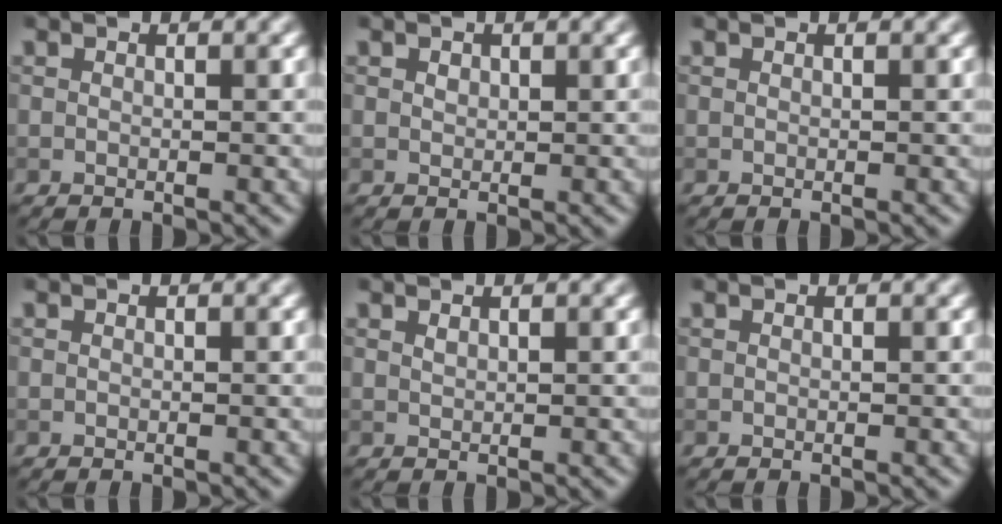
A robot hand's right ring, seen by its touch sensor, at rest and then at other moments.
{"total": 0.7, "force": [0.4, 0.5, 0.3], "torque": [-0.006, -0.002, 0.007]}
{"total": 0.0}
{"total": 0.0}
{"total": 0.5, "force": [0.4, 0.1, 0.2], "torque": [-0.004, -0.001, 0.011]}
{"total": 0.0}